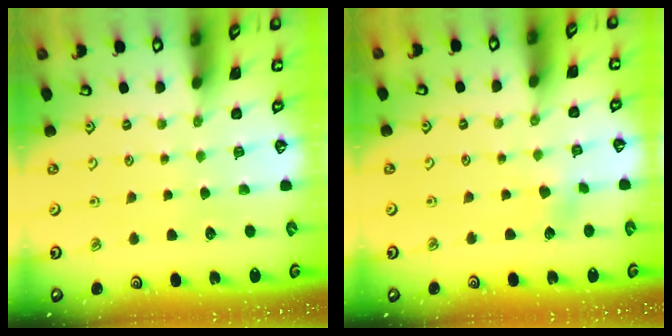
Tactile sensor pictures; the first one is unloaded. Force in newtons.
{"total": 1.8, "press": 1.8, "slide": 0.2}